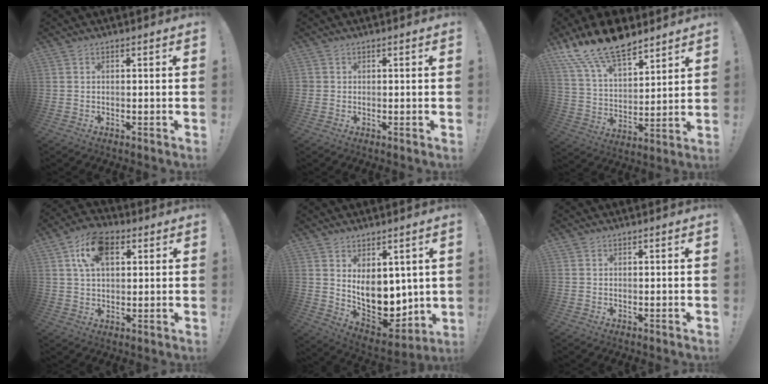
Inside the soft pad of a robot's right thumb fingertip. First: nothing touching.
{"total": 0.9, "force": [0.1, 0.9, 0.2], "torque": [-0.008, 0.003, 0.003]}
{"total": 17.0, "force": [12.9, 7.2, 8.5], "torque": [-0.162, -0.086, 0.238]}
{"total": 11.8, "force": [5.0, 7.0, 8.1], "torque": [-0.130, 0.005, 0.094]}
{"total": 12.8, "force": [1.7, 9.6, 8.4], "torque": [-0.121, -0.035, 0.047]}
{"total": 1.2, "force": [0.5, 1.1, 0.1], "torque": [0.007, -0.006, 0.008]}